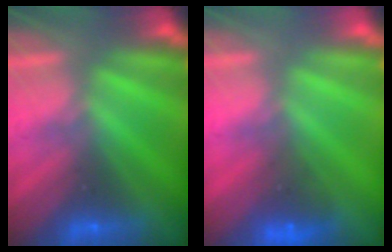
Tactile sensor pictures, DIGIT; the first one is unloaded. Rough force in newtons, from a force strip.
{"total": 4.6}